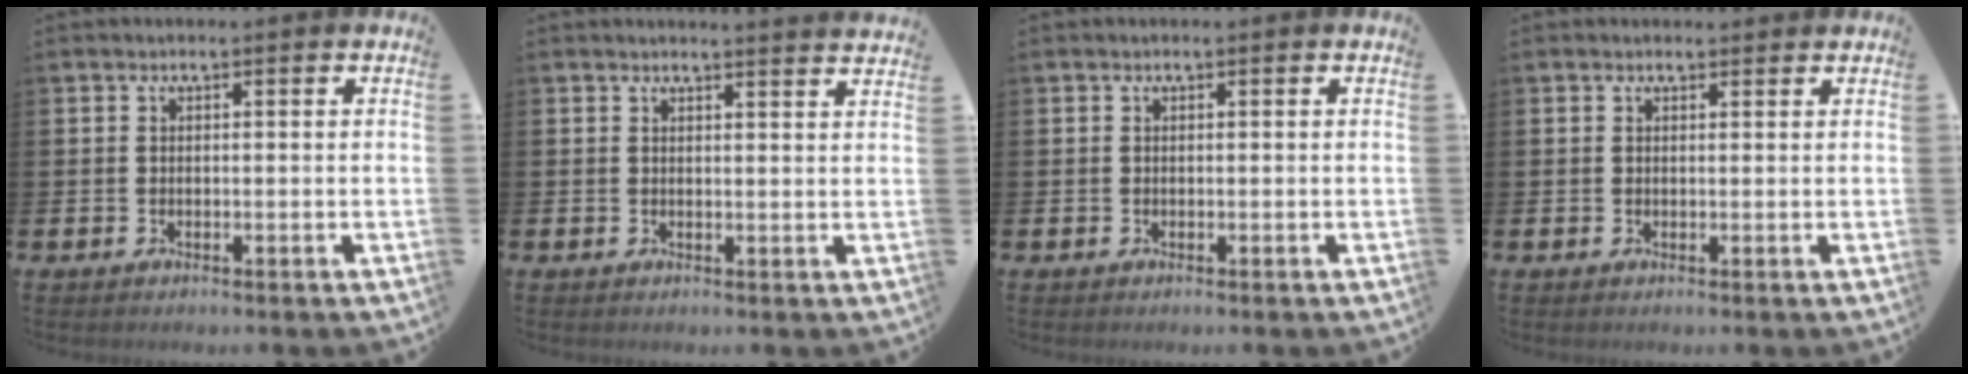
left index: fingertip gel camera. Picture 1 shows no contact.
{"total": 2.2, "force": [2.1, -0.3, -0.2], "torque": [0.014, -0.018, 0.037]}
{"total": 0.0}
{"total": 0.8, "force": [0.7, 0.3, 0.1], "torque": [0.006, 0.001, 0.011]}